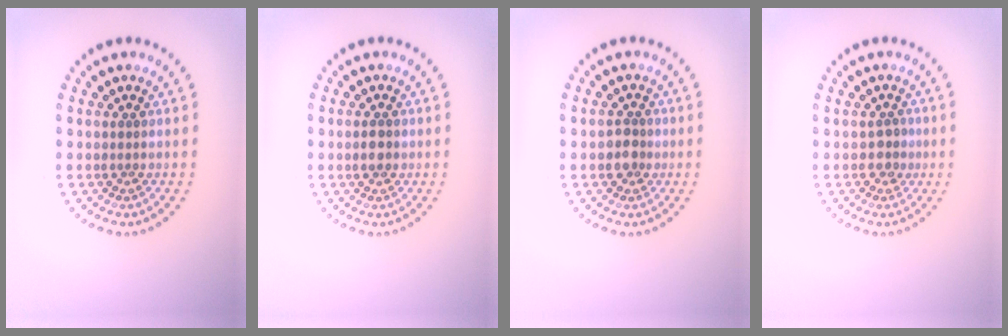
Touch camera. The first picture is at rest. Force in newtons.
{"total": 1.6, "press": 1.6, "slide": 0.1}
{"total": 1.9, "press": 1.7, "slide": 0.9}
{"total": 1.5, "press": 1.2, "slide": 0.9}